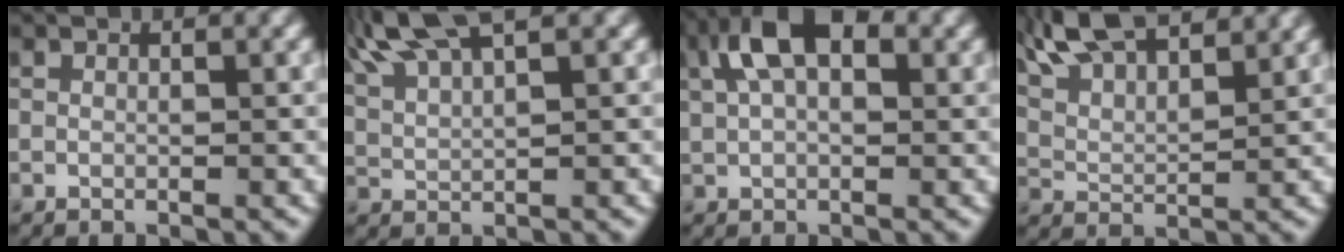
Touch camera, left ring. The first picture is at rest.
{"total": 6.5, "force": [4.6, 1.6, 4.3], "torque": [-0.087, 0.025, 0.076]}
{"total": 7.2, "force": [2.9, 3.8, 5.3], "torque": [-0.099, 0.024, 0.034]}
{"total": 9.7, "force": [7.4, 3.4, 5.4], "torque": [-0.108, 0.030, 0.099]}